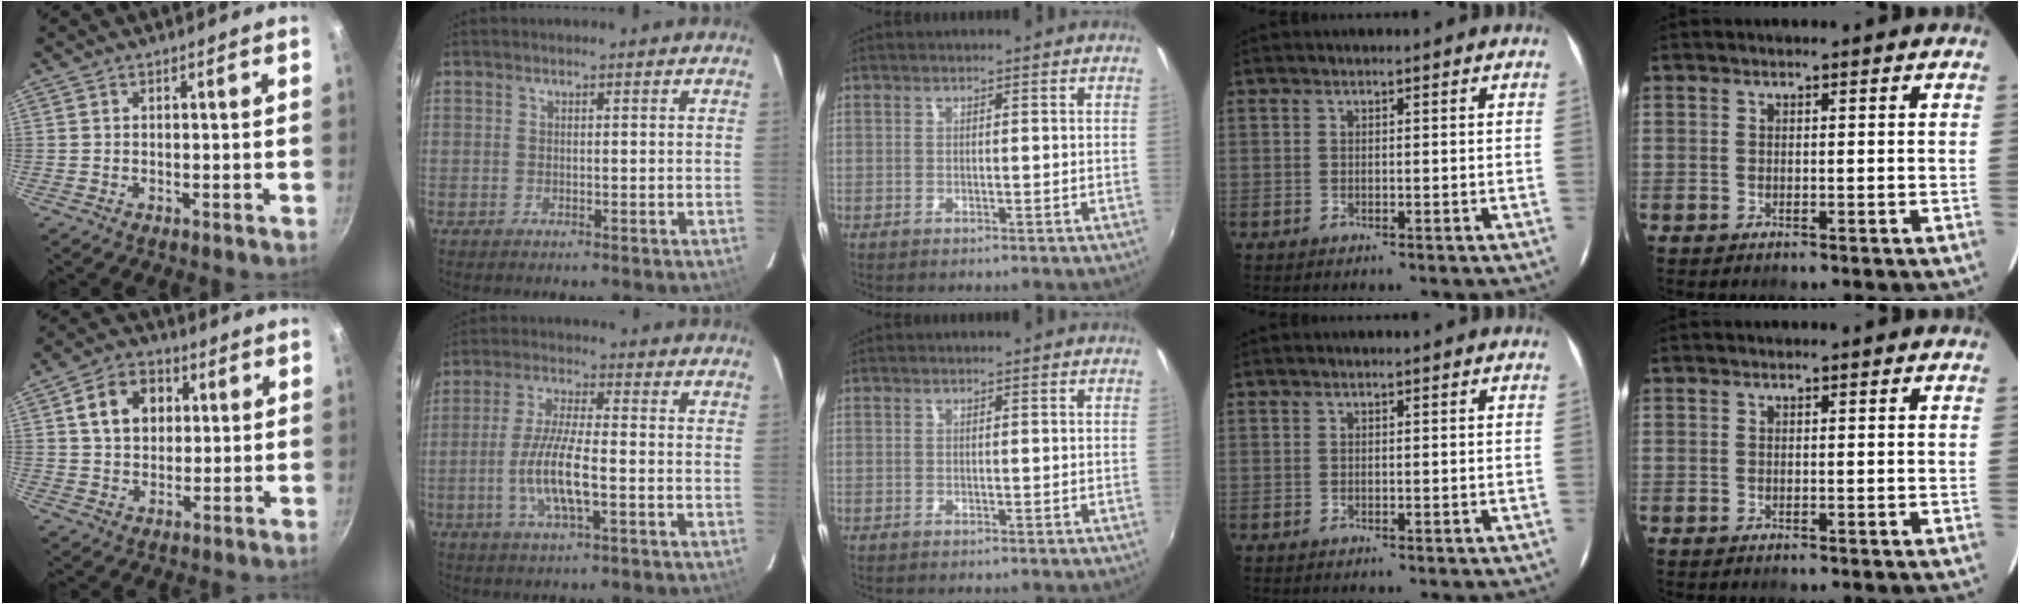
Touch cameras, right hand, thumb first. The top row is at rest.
{"thumb": {"total": 10.1, "force": [2.8, 7.8, 5.8], "torque": [-0.077, 0.009, 0.039]}, "index": {"total": 9.5, "force": [-2.6, 2.0, 9.0], "torque": [-0.179, -0.006, -0.050]}}